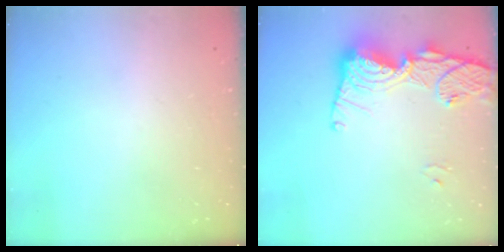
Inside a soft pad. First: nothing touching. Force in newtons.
{"total": 17.4, "press": 17.3, "slide": 1.4}